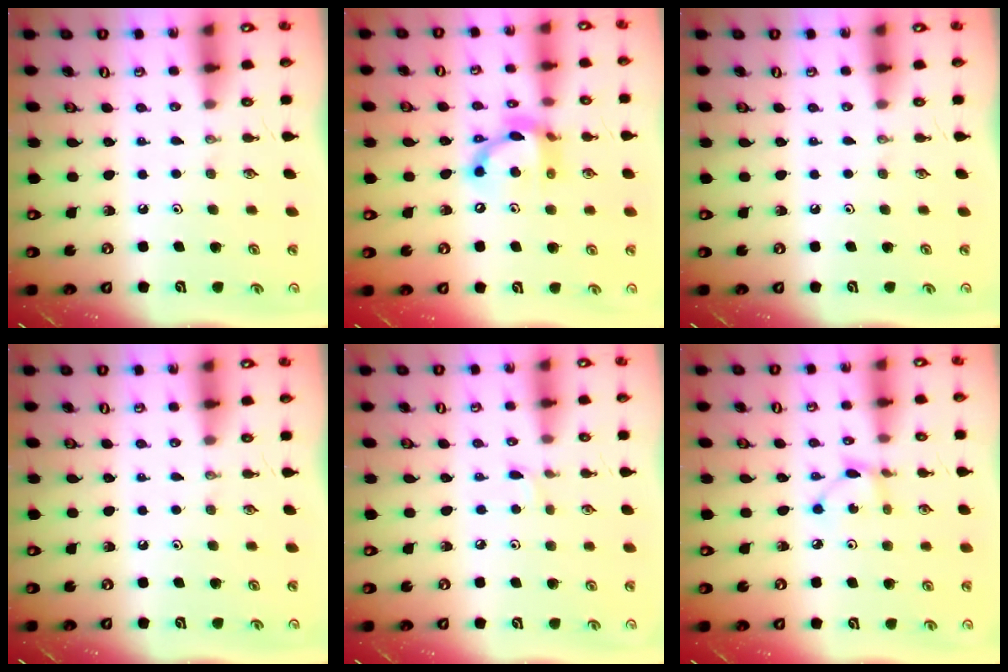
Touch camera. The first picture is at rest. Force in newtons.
{"total": 12.4, "press": 12.4, "slide": 0.5}
{"total": 0.0}
{"total": 0.0}
{"total": 2.2, "press": 2.2, "slide": 0.3}
{"total": 2.2, "press": 2.2, "slide": 0.2}